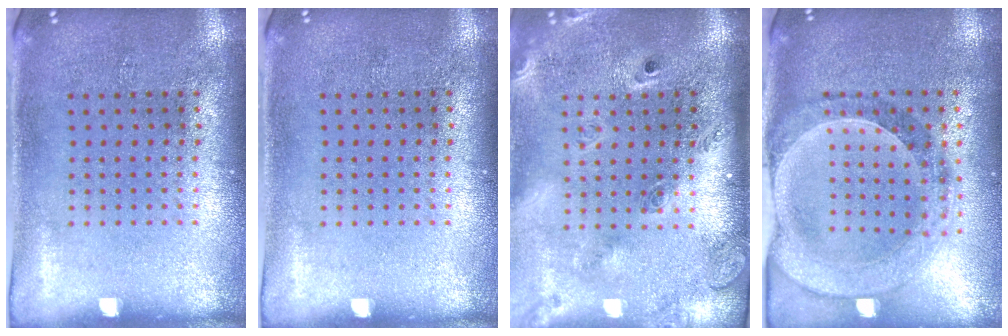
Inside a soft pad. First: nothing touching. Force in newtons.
{"total": 0.0}
{"total": 2.6, "press": 1.8, "slide": 1.8}
{"total": 1.5, "press": 1.5, "slide": 0.3}